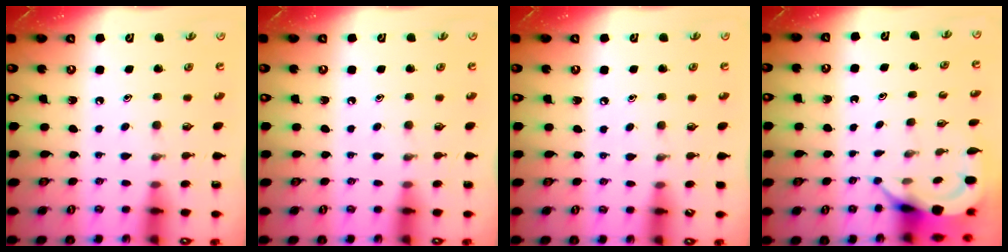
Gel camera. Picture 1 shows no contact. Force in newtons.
{"total": 0.0}
{"total": 2.3, "press": 2.3, "slide": 0.4}
{"total": 4.0, "press": 4.0, "slide": 0.2}